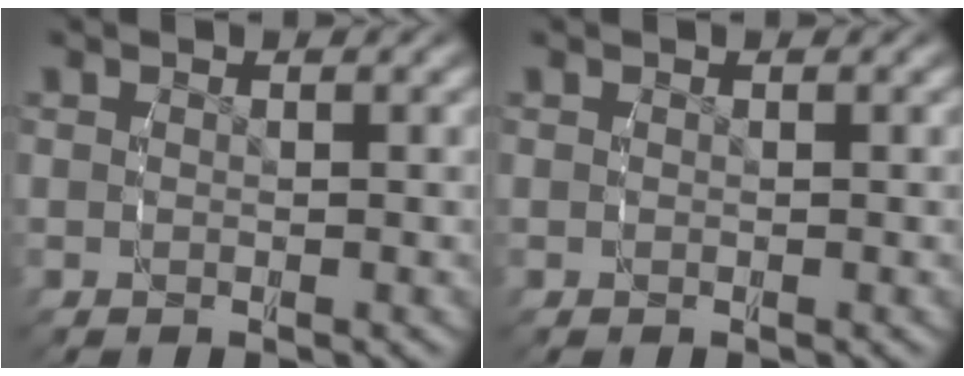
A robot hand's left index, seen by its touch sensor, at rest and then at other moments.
{"total": 0.0}